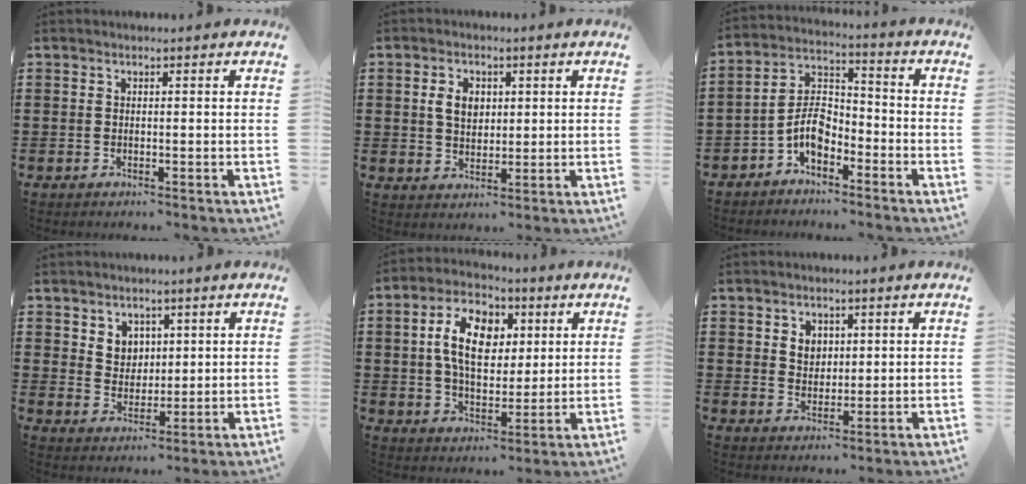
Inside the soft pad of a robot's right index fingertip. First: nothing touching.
{"total": 4.4, "force": [1.0, 3.0, 3.0], "torque": [-0.060, 0.010, 0.013]}
{"total": 6.3, "force": [-3.5, 3.5, 4.0], "torque": [-0.092, 0.010, -0.073]}
{"total": 4.3, "force": [2.5, 3.4, 0.8], "torque": [-0.023, 0.005, 0.045]}
{"total": 10.5, "force": [2.4, 6.5, 7.9], "torque": [-0.173, 0.016, 0.040]}
{"total": 3.1, "force": [1.4, 2.6, 1.0], "torque": [-0.030, 0.011, 0.024]}